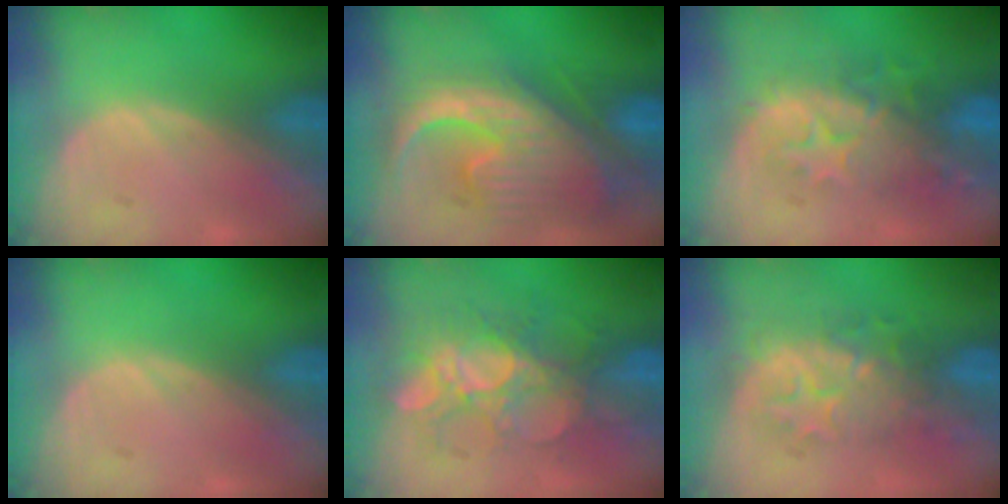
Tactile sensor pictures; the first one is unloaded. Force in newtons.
{"total": 13.4, "press": 11.5, "slide": 6.8}
{"total": 9.8, "press": 8.8, "slide": 4.3}
{"total": 0.0}
{"total": 9.5, "press": 8.5, "slide": 4.2}
{"total": 7.9, "press": 7.4, "slide": 2.7}